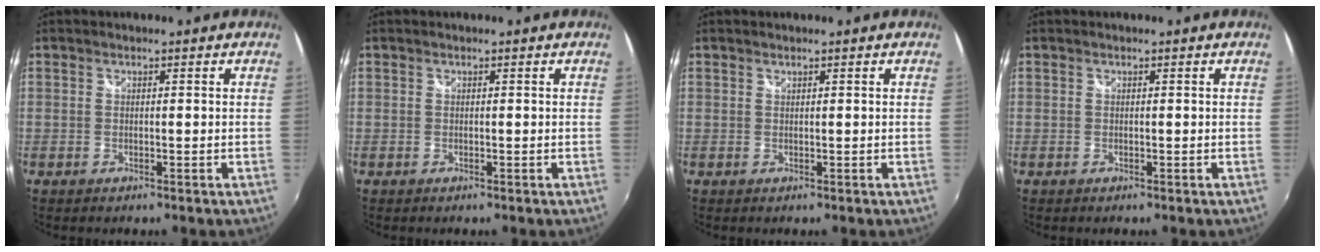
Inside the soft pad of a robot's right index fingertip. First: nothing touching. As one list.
[{"total": 0.0}, {"total": 0.0}, {"total": 0.0}]